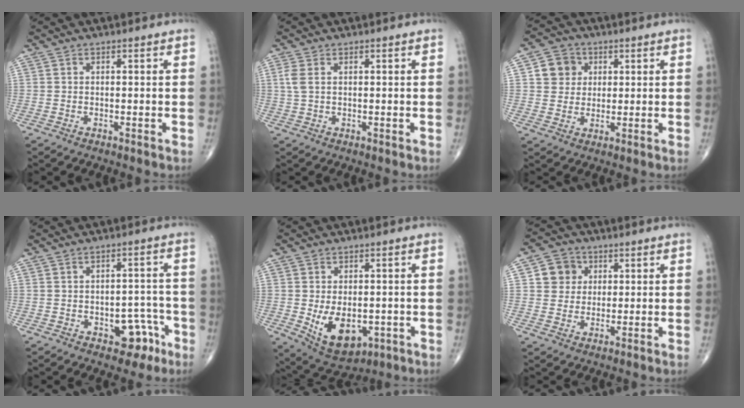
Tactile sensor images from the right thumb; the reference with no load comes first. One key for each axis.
{"total": 2.1, "fx": 0.6, "fy": 1.0, "fz": 1.7, "tx": -0.051, "ty": 0.007, "tz": 0.016}
{"total": 6.4, "fx": 1.8, "fy": 5.8, "fz": 2.0, "tx": -0.004, "ty": -0.001, "tz": 0.028}
{"total": 6.7, "fx": -3.2, "fy": 4.3, "fz": 4.1, "tx": -0.019, "ty": 0.033, "tz": -0.035}
{"total": 10.6, "fx": -2.2, "fy": 6.5, "fz": 8.1, "tx": -0.110, "ty": -0.009, "tz": -0.014}
{"total": 6.2, "fx": 1.7, "fy": 5.7, "fz": 1.7, "tx": 0.003, "ty": 0.001, "tz": 0.024}